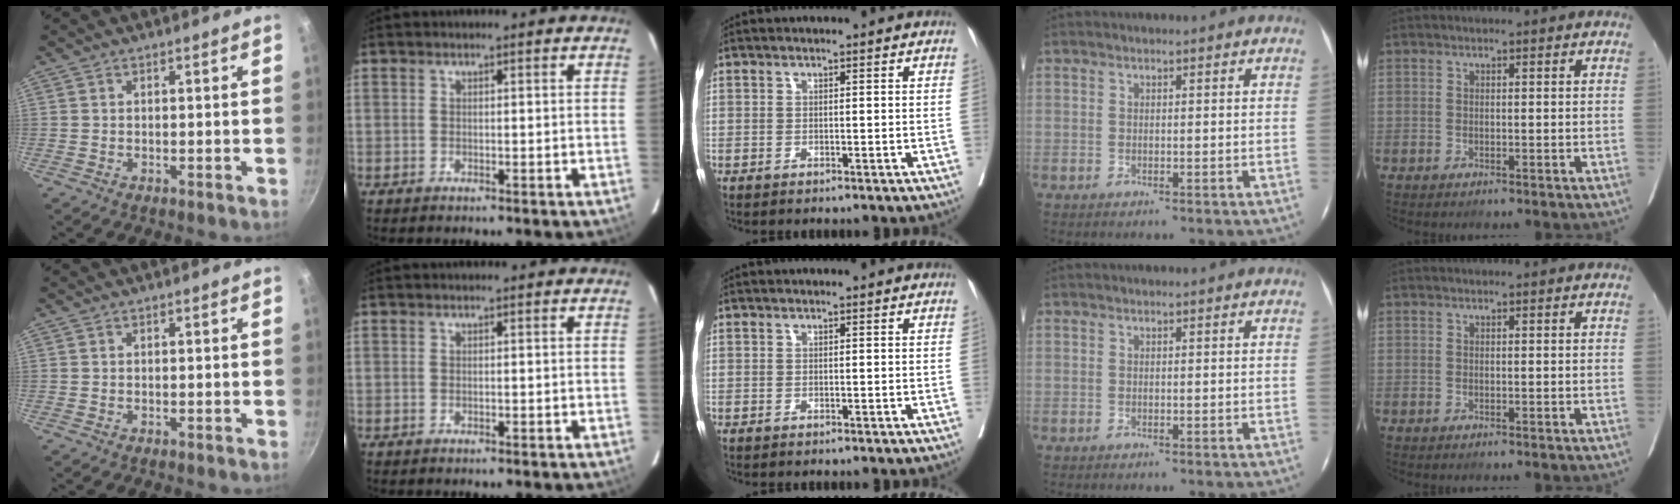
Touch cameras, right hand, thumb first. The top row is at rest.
{}